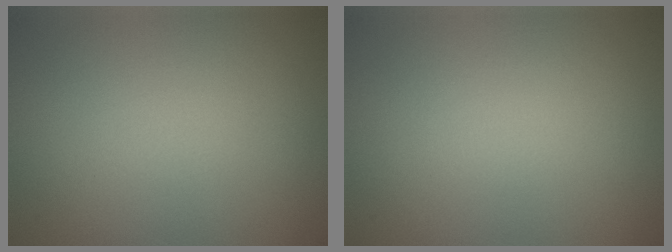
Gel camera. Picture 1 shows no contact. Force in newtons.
{"total": 0.0}